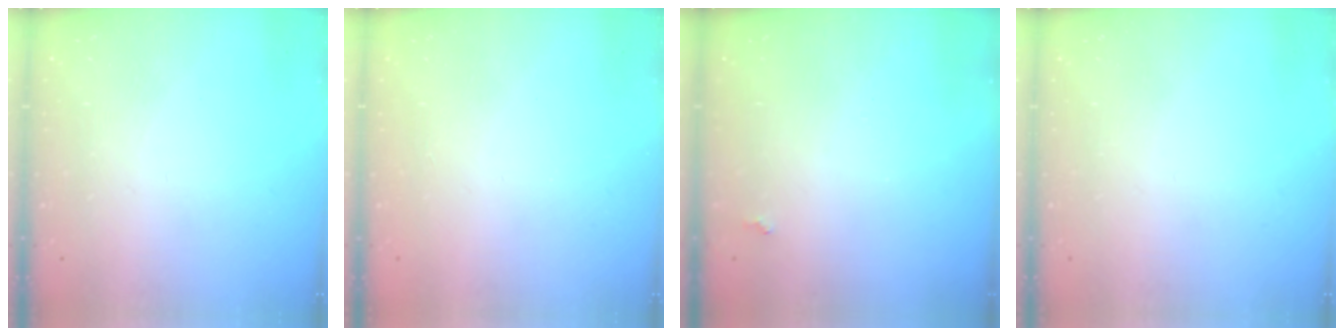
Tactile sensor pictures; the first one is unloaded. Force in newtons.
{"total": 0.9, "press": 0.9, "slide": 0.2}
{"total": 2.0, "press": 2.0, "slide": 0.5}
{"total": 0.0}